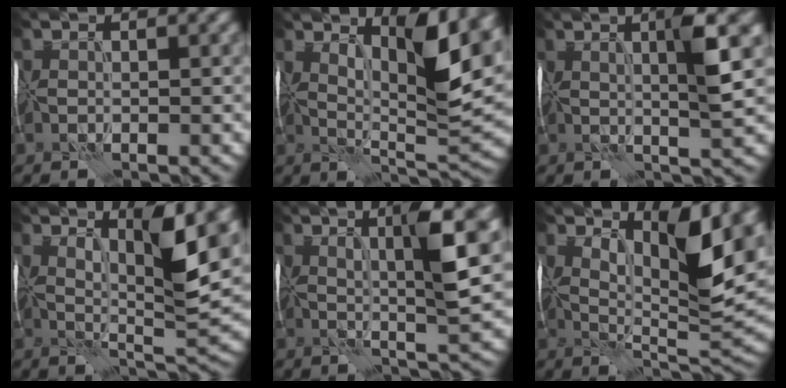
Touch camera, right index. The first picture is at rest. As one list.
[{"total": 8.4, "force": [4.0, 1.9, 7.2], "torque": [-0.114, -0.002, 0.073]}, {"total": 5.2, "force": [1.7, 0.2, 4.9], "torque": [-0.076, 0.009, 0.030]}, {"total": 7.9, "force": [3.5, 1.3, 7.0], "torque": [-0.105, -0.001, 0.064]}, {"total": 6.8, "force": [2.6, 0.5, 6.3], "torque": [-0.094, 0.007, 0.046]}, {"total": 9.5, "force": [4.2, 2.6, 8.1], "torque": [-0.133, -0.002, 0.076]}]